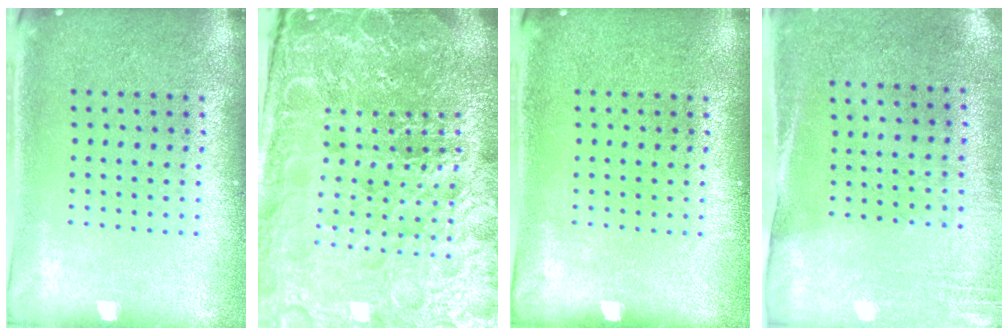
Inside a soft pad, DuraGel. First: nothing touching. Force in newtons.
{"total": 5.9, "press": 5.4, "slide": 2.4}
{"total": 0.0}
{"total": 2.6, "press": 2.3, "slide": 1.3}